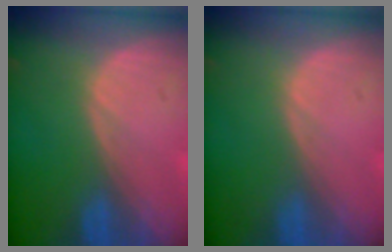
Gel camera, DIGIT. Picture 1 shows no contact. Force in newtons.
{"total": 0.0}